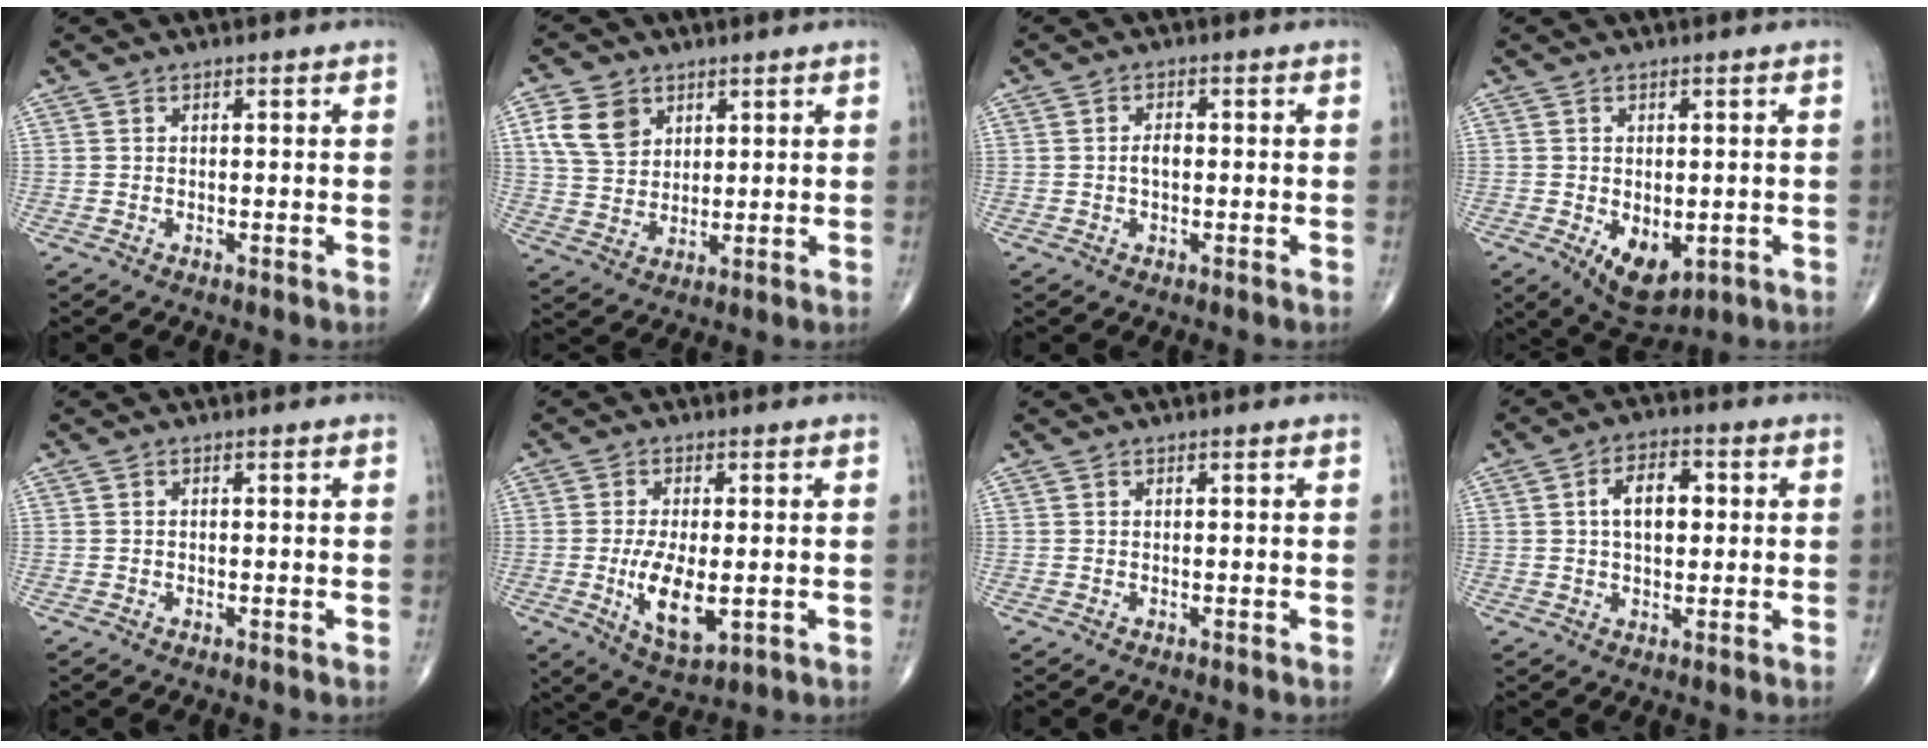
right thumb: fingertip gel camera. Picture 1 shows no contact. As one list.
[{"total": 8.4, "force": [3.6, 6.3, 4.3], "torque": [-0.063, -0.011, 0.075]}, {"total": 2.1, "force": [-0.2, 1.2, 1.7], "torque": [-0.030, 0.003, -0.006]}, {"total": 8.0, "force": [-2.1, 4.7, 6.1], "torque": [-0.081, -0.012, -0.018]}, {"total": 0.0}, {"total": 9.2, "force": [-1.6, 4.1, 8.2], "torque": [-0.144, -0.018, -0.019]}, {"total": 0.0}, {"total": 7.5, "force": [1.1, 4.4, 5.9], "torque": [-0.086, 0.013, 0.014]}]